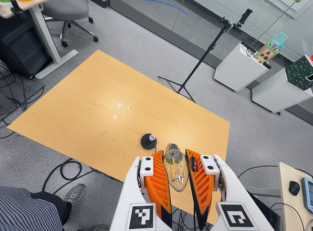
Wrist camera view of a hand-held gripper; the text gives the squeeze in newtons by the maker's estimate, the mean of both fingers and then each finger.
{"total": 23.6, "left": 25.9, "right": 21.4}